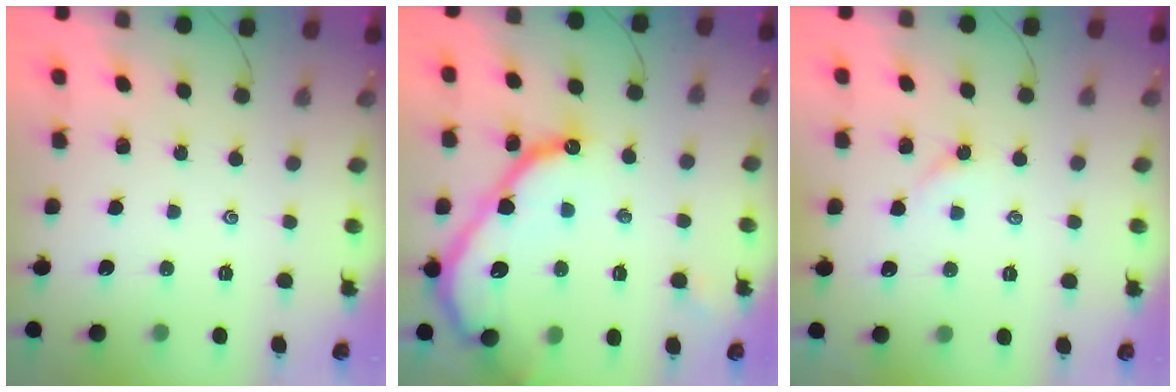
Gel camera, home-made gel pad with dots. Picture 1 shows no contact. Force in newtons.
{"total": 16.8, "press": 16.8, "slide": 1.3}
{"total": 1.8, "press": 1.8, "slide": 0.4}